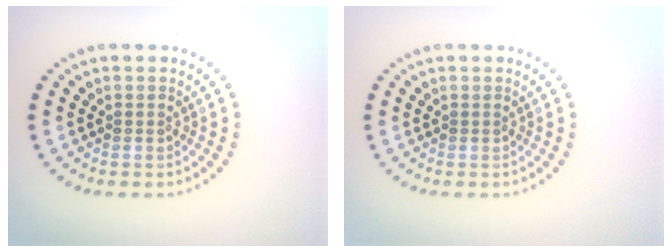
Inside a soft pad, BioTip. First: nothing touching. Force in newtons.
{"total": 0.0}